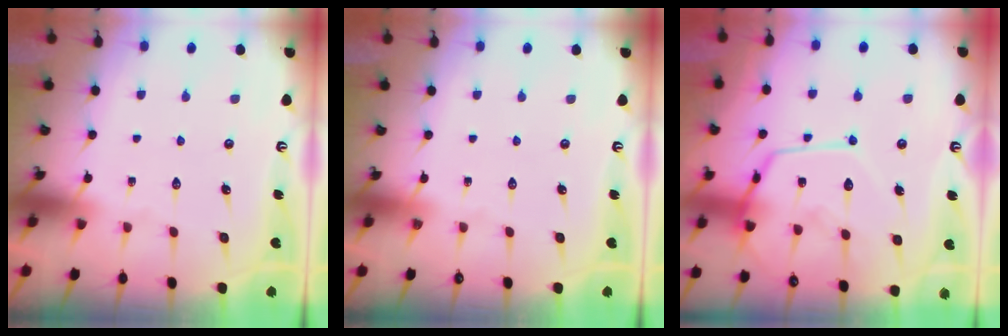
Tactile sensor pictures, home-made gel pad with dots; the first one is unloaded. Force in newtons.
{"total": 0.0}
{"total": 15.7, "press": 15.6, "slide": 1.3}